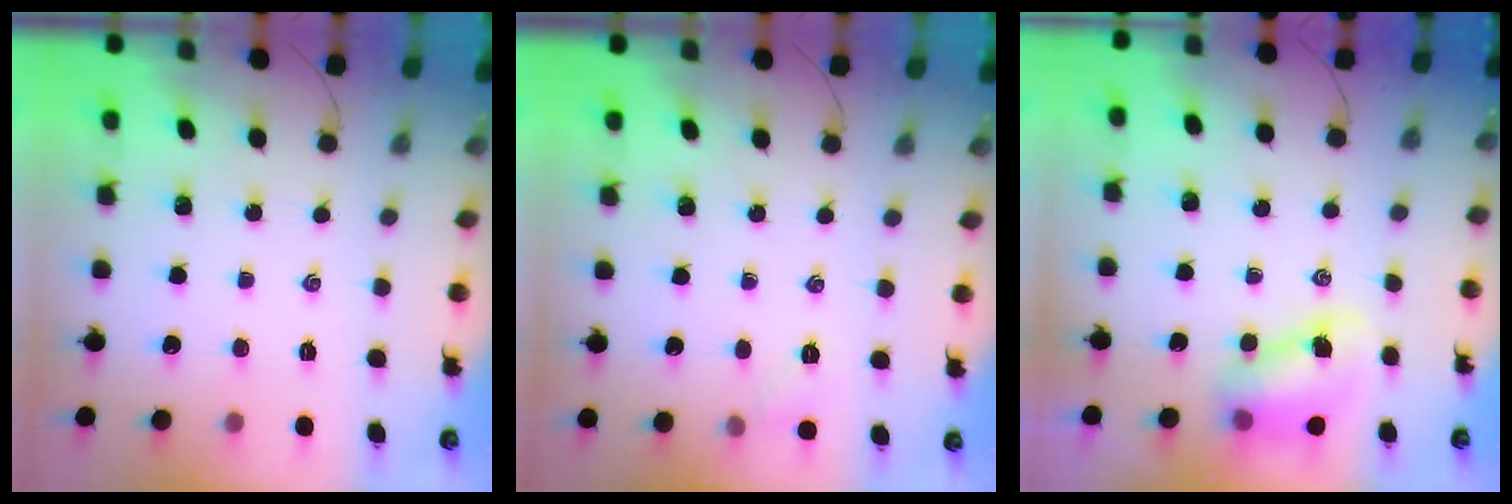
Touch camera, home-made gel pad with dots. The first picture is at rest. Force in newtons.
{"total": 4.3, "press": 4.1, "slide": 1.3}
{"total": 7.6, "press": 7.4, "slide": 1.7}